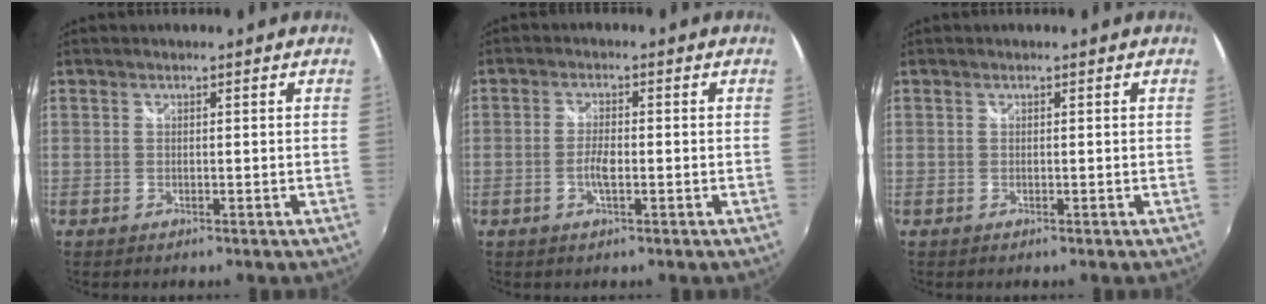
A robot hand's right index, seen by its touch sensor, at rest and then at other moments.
{"total": 3.0, "force": [-0.9, 0.9, 2.7], "torque": [-0.059, -0.002, -0.019]}
{"total": 0.0}